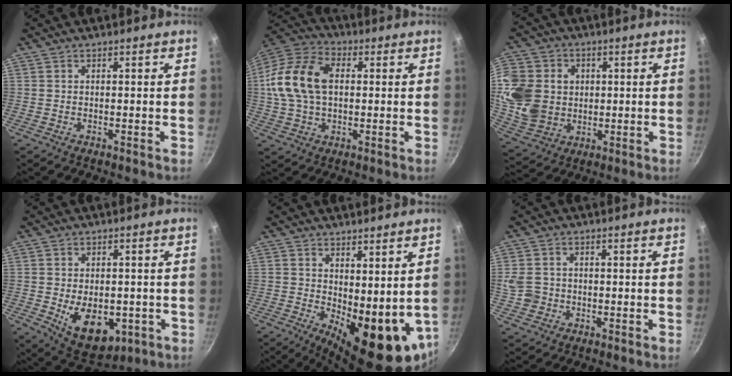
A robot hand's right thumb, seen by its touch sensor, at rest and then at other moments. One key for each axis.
{"total": 16.1, "fx": 1.8, "fy": 10.7, "fz": 11.9, "tx": -0.223, "ty": 0.028, "tz": 0.021}
{"total": 17.2, "fx": 1.5, "fy": 14.5, "fz": 9.2, "tx": -0.174, "ty": -0.001, "tz": 0.035}
{"total": 12.1, "fx": -2.9, "fy": 7.7, "fz": 8.8, "tx": -0.098, "ty": -0.007, "tz": -0.021}
{"total": 13.6, "fx": 0.8, "fy": 5.9, "fz": 12.3, "tx": -0.136, "ty": -0.030, "tz": 0.030}
{"total": 4.8, "fx": -0.7, "fy": 4.2, "fz": 2.2, "tx": -0.036, "ty": 0.005, "tz": -0.016}